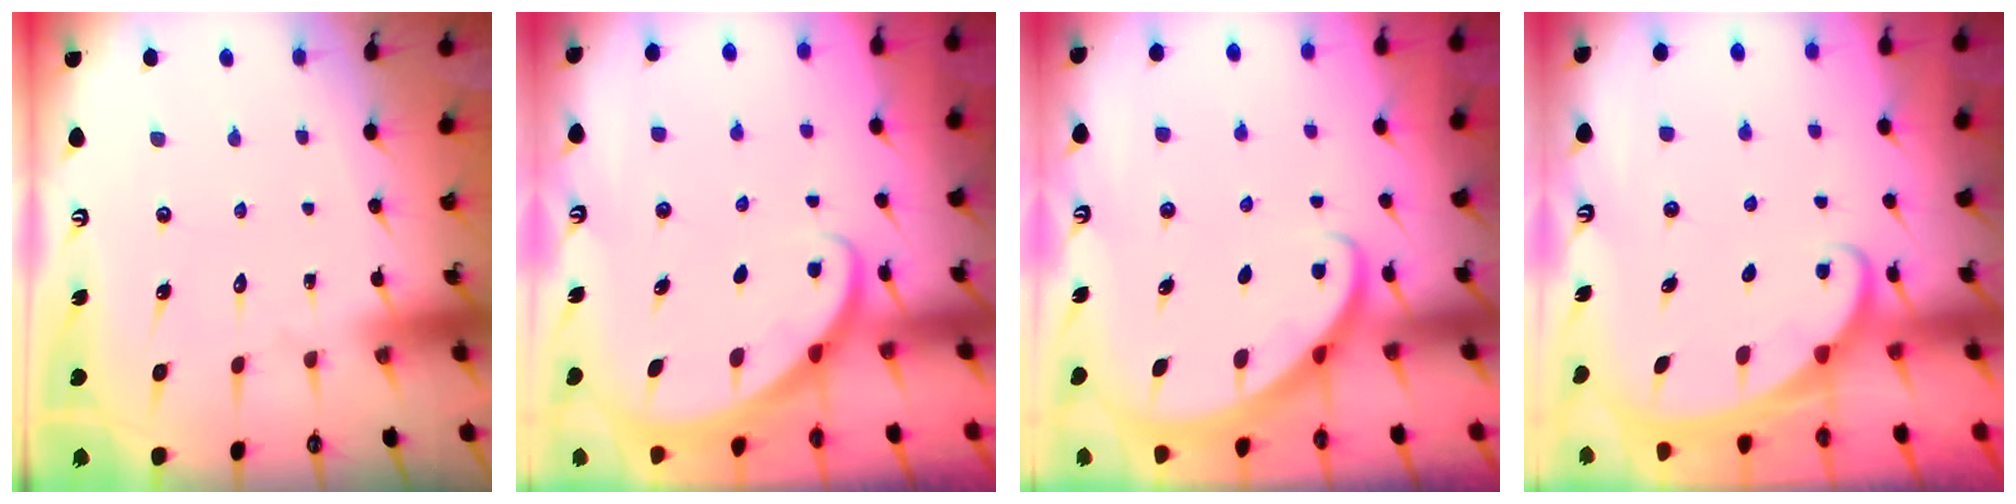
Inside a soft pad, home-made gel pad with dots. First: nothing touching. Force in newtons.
{"total": 2.3, "press": 2.3, "slide": 0.1}
{"total": 2.7, "press": 2.7, "slide": 0.2}
{"total": 1.9, "press": 1.9, "slide": 0.1}